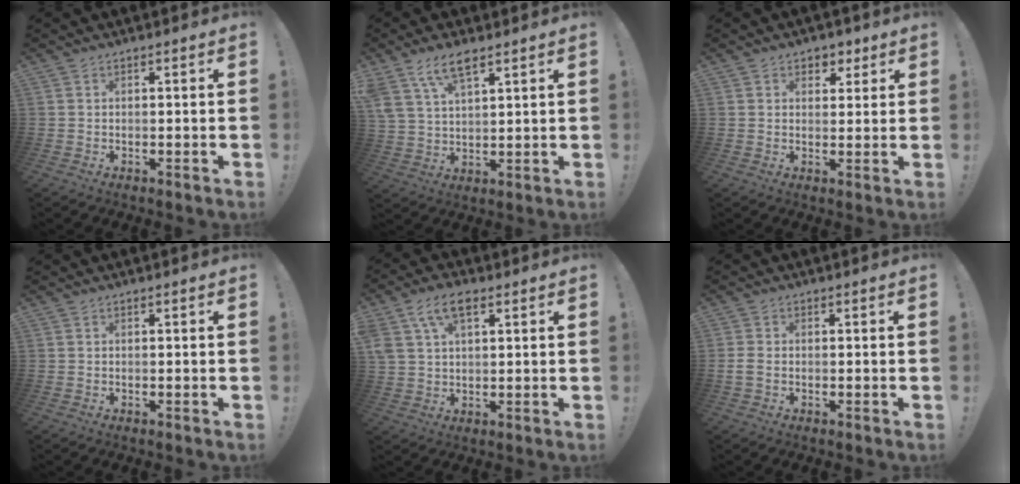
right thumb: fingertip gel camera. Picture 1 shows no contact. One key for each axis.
{"total": 9.1, "fx": 6.3, "fy": 3.9, "fz": 5.3, "tx": -0.101, "ty": -0.018, "tz": 0.121}
{"total": 4.7, "fx": 2.5, "fy": 3.8, "fz": 1.4, "tx": -0.009, "ty": -0.012, "tz": 0.046}
{"total": 0.0}
{"total": 9.8, "fx": 4.8, "fy": 5.6, "fz": 6.4, "tx": -0.123, "ty": -0.002, "tz": 0.092}
{"total": 2.3, "fx": -0.1, "fy": 1.5, "fz": 1.8, "tx": -0.028, "ty": 0.000, "tz": -0.003}